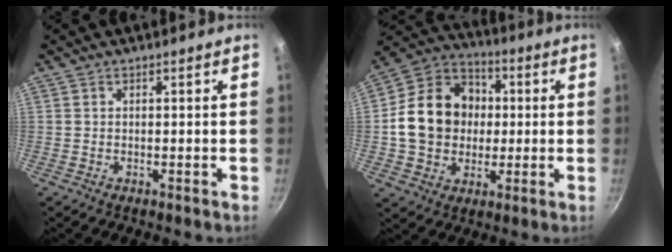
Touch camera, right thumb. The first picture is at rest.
{"total": 17.4, "force": [0.4, 14.4, 9.7], "torque": [-0.135, 0.029, 0.001]}